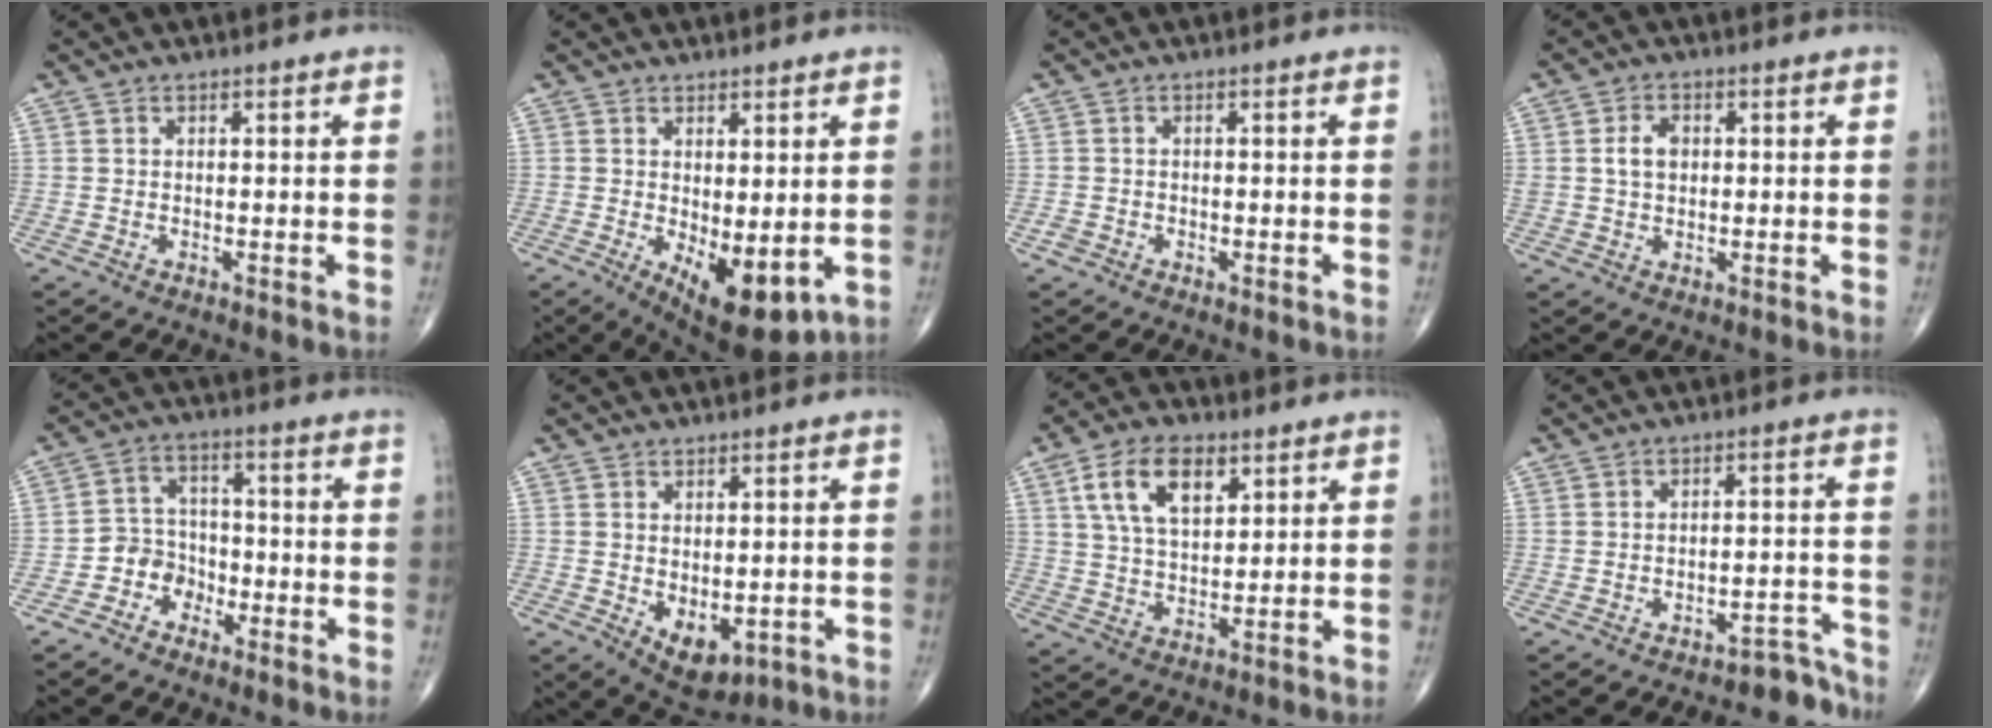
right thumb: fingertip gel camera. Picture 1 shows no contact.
{"total": 10.3, "force": [-1.8, 4.4, 9.2], "torque": [-0.125, -0.021, -0.008]}
{"total": 1.3, "force": [-0.6, 1.0, 0.5], "torque": [-0.011, 0.004, -0.012]}
{"total": 4.5, "force": [0.8, 3.2, 3.0], "torque": [-0.049, 0.002, 0.013]}
{"total": 5.9, "force": [-3.0, 4.9, 1.5], "torque": [0.009, 0.032, -0.064]}
{"total": 7.3, "force": [-1.6, 4.3, 5.7], "torque": [-0.070, -0.005, -0.004]}
{"total": 11.5, "force": [5.0, 6.3, 8.2], "torque": [-0.136, -0.012, 0.094]}
{"total": 5.6, "force": [-5.2, 2.2, -0.1], "torque": [0.031, 0.083, -0.068]}